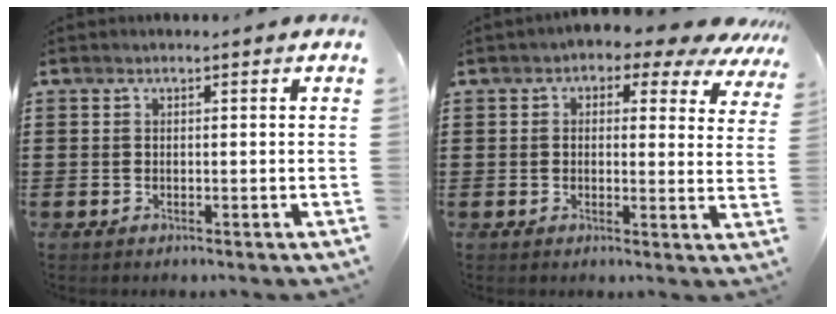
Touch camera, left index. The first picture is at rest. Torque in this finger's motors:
{"motor_torque": [2.14, 0.00, 1.05, 0.19]}